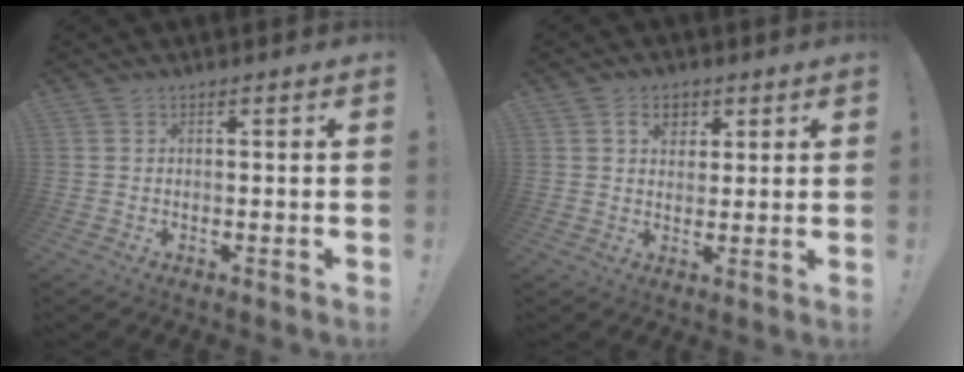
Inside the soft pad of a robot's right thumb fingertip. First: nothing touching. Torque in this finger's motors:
{"motor_torque": [-0.38, 0.10, 0.00, 0.09, 0.00]}